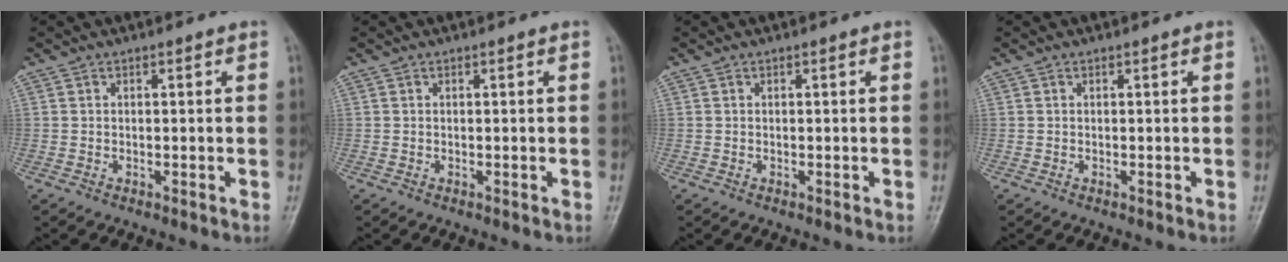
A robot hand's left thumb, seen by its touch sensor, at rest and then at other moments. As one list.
[{"total": 0.0}, {"total": 0.0}, {"total": 0.0}]